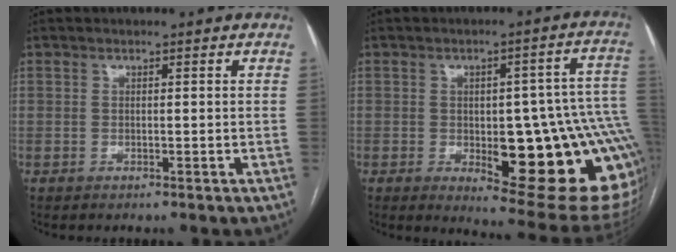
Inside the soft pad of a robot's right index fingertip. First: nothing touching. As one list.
[{"total": 23.0, "force": [-4.8, 6.2, 21.6], "torque": [-0.178, 0.016, -0.039]}]